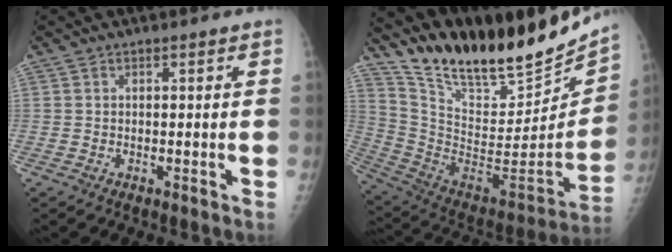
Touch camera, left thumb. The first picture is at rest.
{"total": 28.4, "force": [24.5, 8.1, 11.8], "torque": [-0.173, -0.120, 0.391]}